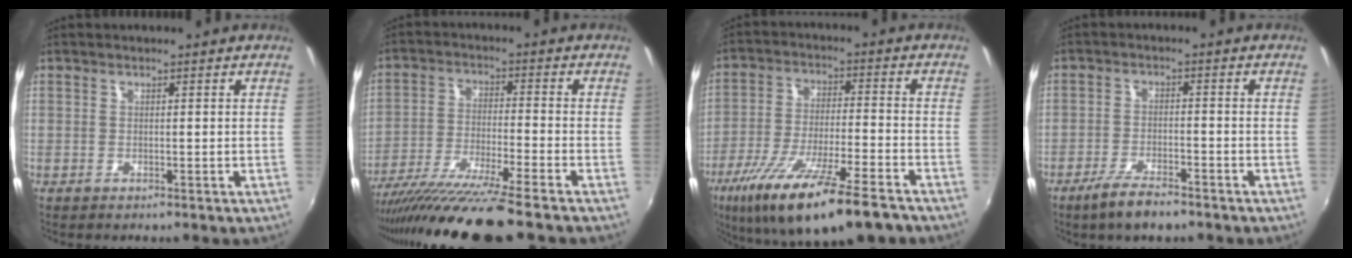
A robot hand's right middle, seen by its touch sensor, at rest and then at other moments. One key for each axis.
{"total": 15.2, "fx": -12.7, "fy": -1.2, "fz": 8.2, "tx": -0.162, "ty": -0.042, "tz": -0.222}
{"total": 20.1, "fx": -13.9, "fy": 3.4, "fz": 14.0, "tx": -0.260, "ty": -0.047, "tz": -0.234}
{"total": 6.5, "fx": -5.0, "fy": 1.5, "fz": 4.0, "tx": -0.097, "ty": -0.009, "tz": -0.089}